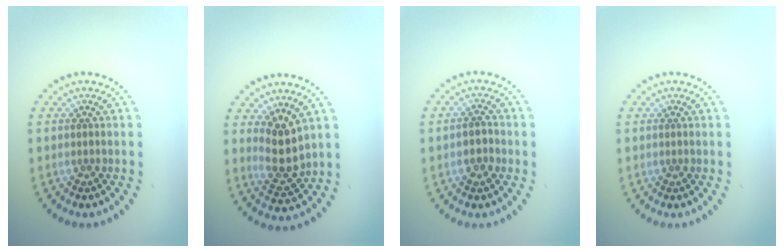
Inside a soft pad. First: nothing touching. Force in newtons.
{"total": 3.2, "press": 2.9, "slide": 1.3}
{"total": 1.5, "press": 1.4, "slide": 0.2}
{"total": 0.0}